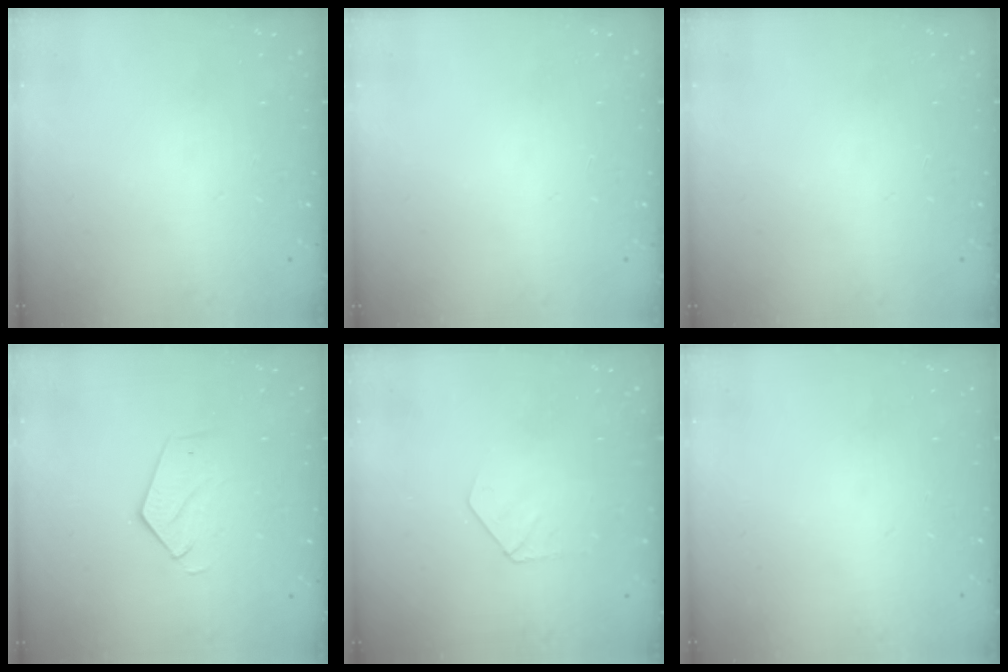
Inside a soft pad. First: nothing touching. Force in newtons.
{"total": 0.0}
{"total": 0.0}
{"total": 2.9, "press": 2.9, "slide": 0.2}
{"total": 4.1, "press": 4.1, "slide": 0.3}
{"total": 0.0}